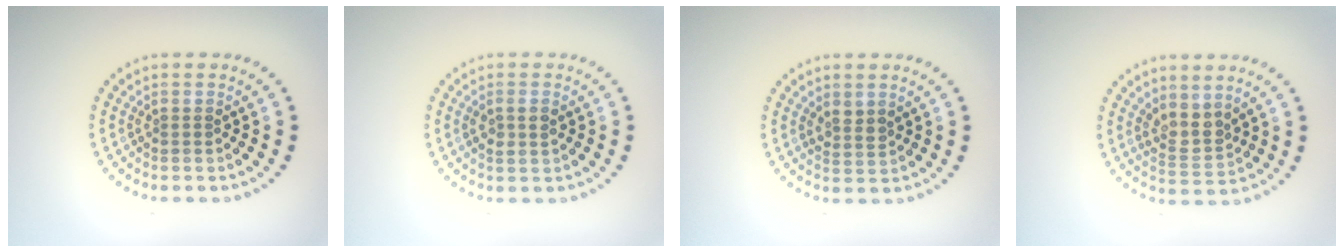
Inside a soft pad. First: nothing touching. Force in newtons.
{"total": 1.6, "press": 1.5, "slide": 0.3}
{"total": 1.4, "press": 1.2, "slide": 0.6}
{"total": 2.5, "press": 2.0, "slide": 1.6}